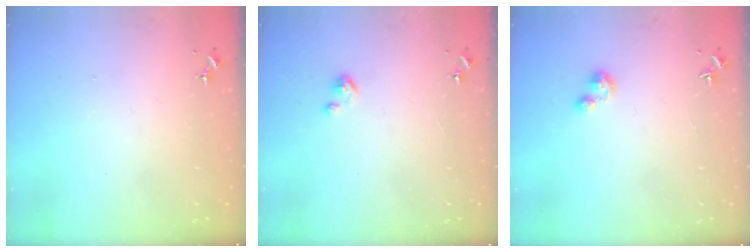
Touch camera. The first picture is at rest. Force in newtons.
{"total": 3.1, "press": 3.1, "slide": 0.3}
{"total": 2.2, "press": 2.2, "slide": 0.2}